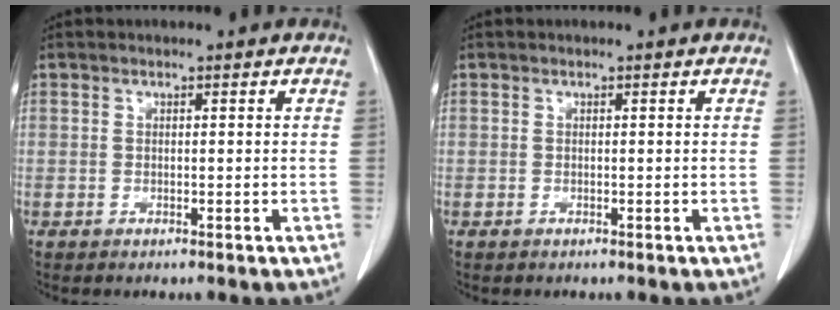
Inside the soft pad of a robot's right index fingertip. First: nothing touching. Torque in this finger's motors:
{"motor_torque": [-0.01, 0.02, 0.00, 0.01]}